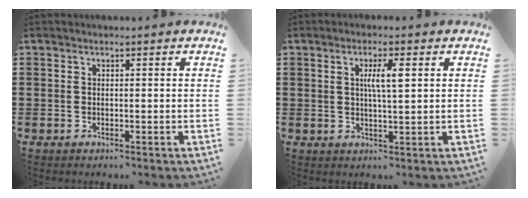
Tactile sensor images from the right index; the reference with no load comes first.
{"total": 4.0, "force": [1.0, 0.6, 3.8], "torque": [-0.077, 0.007, 0.013]}